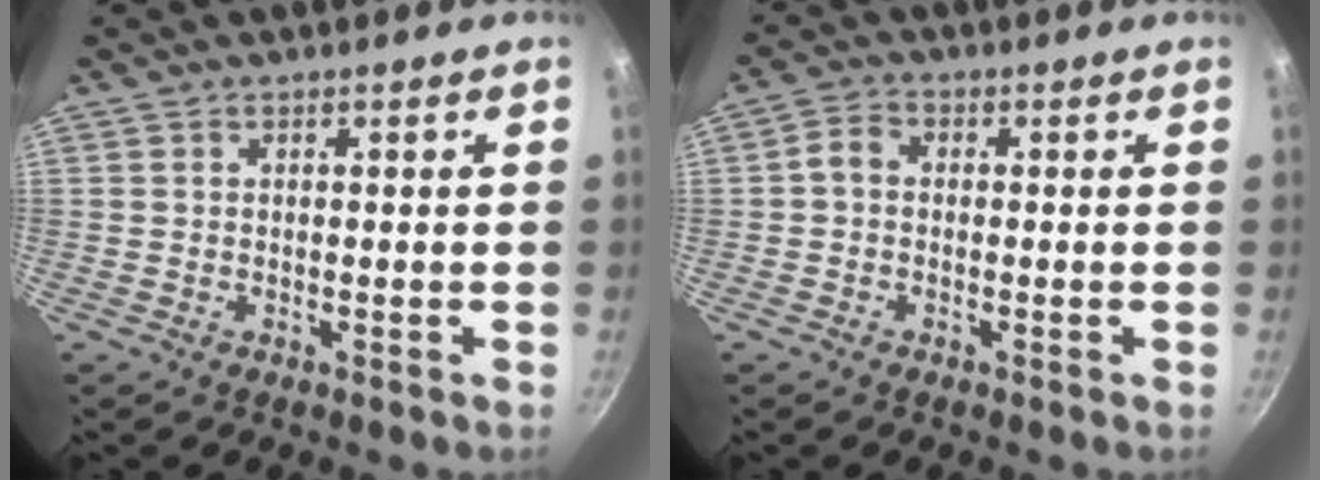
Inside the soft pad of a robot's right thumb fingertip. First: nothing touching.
{"total": 2.8, "force": [-0.5, 2.1, 1.7], "torque": [-0.039, 0.014, -0.019]}